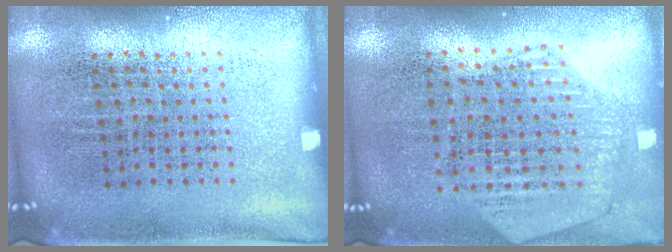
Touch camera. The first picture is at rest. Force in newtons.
{"total": 1.1, "press": 1.1, "slide": 0.1}